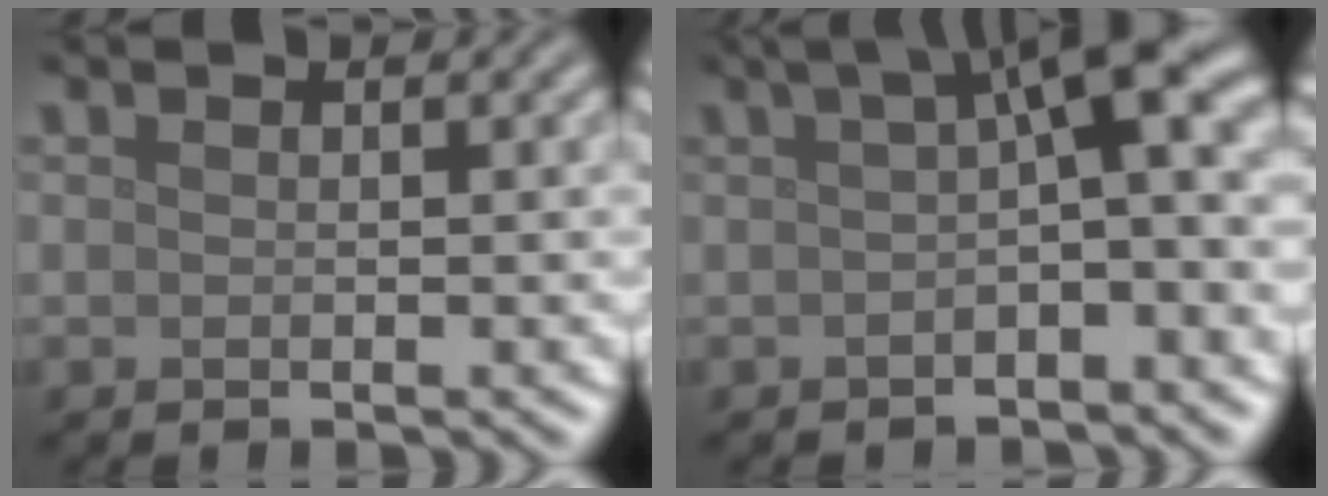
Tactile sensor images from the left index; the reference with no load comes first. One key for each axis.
{"total": 7.6, "fx": 1.4, "fy": 1.8, "fz": 7.2, "tx": -0.080, "ty": 0.027, "tz": 0.009}